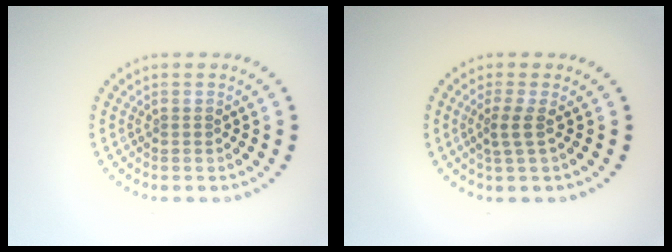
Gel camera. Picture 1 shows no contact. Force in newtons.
{"total": 1.9, "press": 1.4, "slide": 1.4}